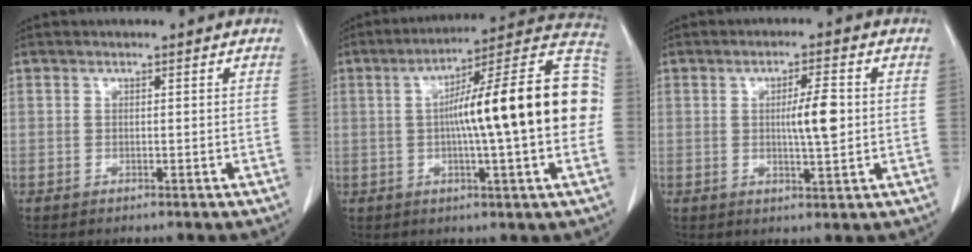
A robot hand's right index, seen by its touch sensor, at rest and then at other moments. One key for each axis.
{"total": 21.6, "fx": 0.2, "fy": 1.6, "fz": 21.5, "tx": -0.276, "ty": 0.040, "tz": -0.008}
{"total": 5.5, "fx": 0.3, "fy": 0.7, "fz": 5.4, "tx": -0.088, "ty": 0.000, "tz": 0.005}